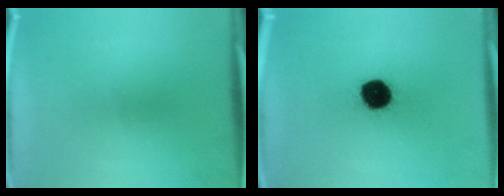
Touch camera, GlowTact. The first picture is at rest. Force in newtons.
{"total": 11.4}